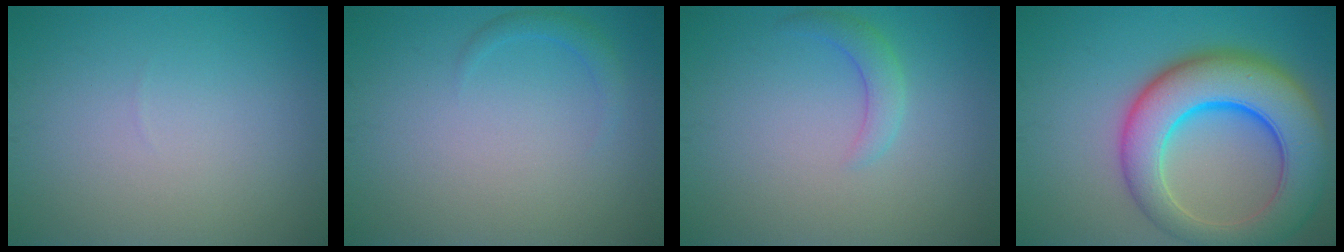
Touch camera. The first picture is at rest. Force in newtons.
{"total": 1.2, "press": 1.2, "slide": 0.1}
{"total": 2.0, "press": 2.0, "slide": 0.1}
{"total": 10.8, "press": 10.8, "slide": 0.6}